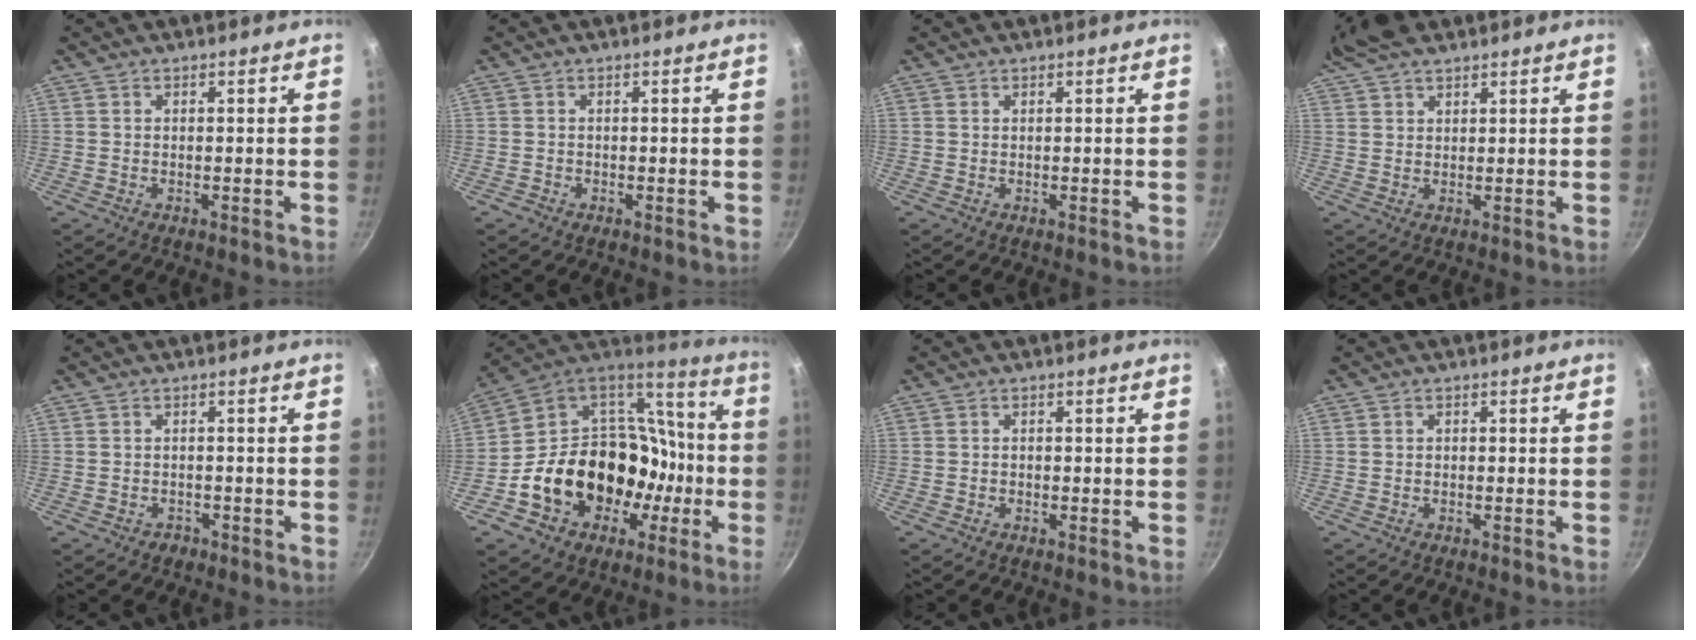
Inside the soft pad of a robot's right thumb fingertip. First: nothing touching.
{"total": 0.6, "force": [-0.4, 0.4, 0.1], "torque": [-0.008, 0.007, -0.008]}
{"total": 0.0}
{"total": 7.5, "force": [5.5, 3.3, 3.9], "torque": [-0.064, 0.009, 0.099]}
{"total": 1.7, "force": [-1.1, 1.2, 0.3], "torque": [0.003, 0.016, -0.010]}
{"total": 26.2, "force": [-5.0, 20.3, 15.7], "torque": [-0.244, 0.066, -0.058]}
{"total": 0.9, "force": [-0.5, 0.5, 0.5], "torque": [-0.012, 0.005, -0.010]}
{"total": 0.7, "force": [-0.2, 0.5, 0.4], "torque": [-0.008, 0.005, -0.003]}